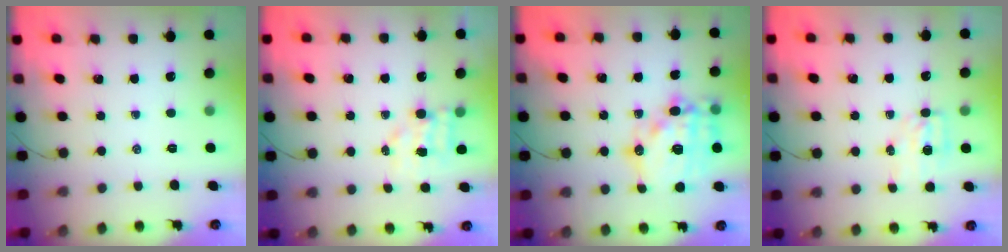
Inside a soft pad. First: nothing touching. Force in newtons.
{"total": 4.5, "press": 4.5, "slide": 0.5}
{"total": 18.3, "press": 17.8, "slide": 4.3}
{"total": 4.5, "press": 4.3, "slide": 1.2}